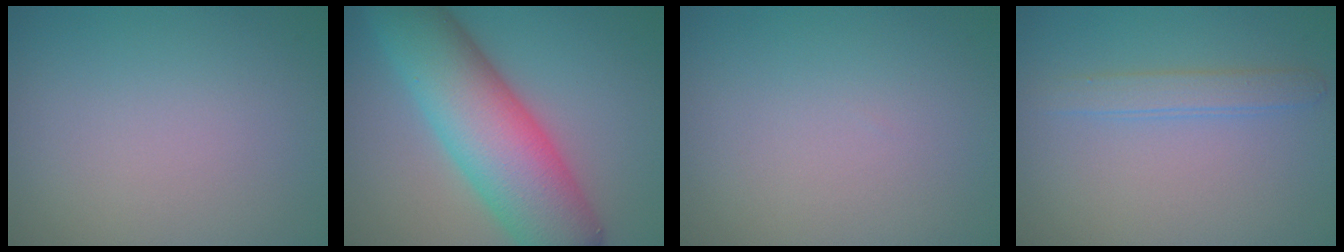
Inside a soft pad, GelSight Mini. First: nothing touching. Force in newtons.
{"total": 11.1, "press": 11.1, "slide": 0.3}
{"total": 0.0}
{"total": 1.8, "press": 1.8, "slide": 0.1}